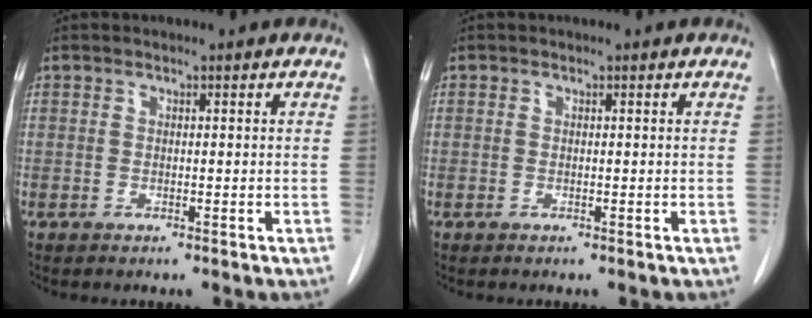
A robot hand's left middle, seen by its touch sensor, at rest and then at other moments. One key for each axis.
{"total": 0.0}